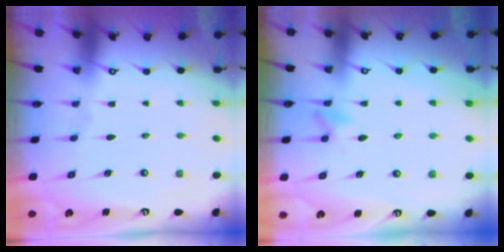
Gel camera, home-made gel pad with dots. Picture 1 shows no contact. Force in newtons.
{"total": 5.2, "press": 5.1, "slide": 1.0}